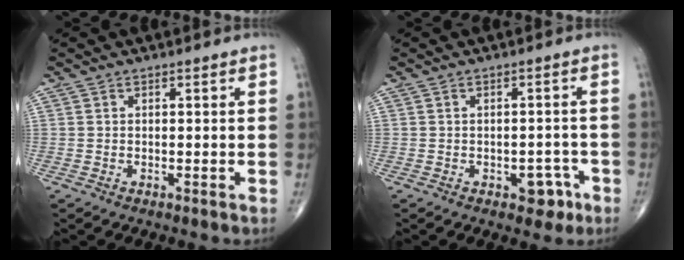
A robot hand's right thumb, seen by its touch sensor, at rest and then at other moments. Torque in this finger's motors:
{"motor_torque": [2.54, 2.34, 0.39, -0.60, 0.00]}